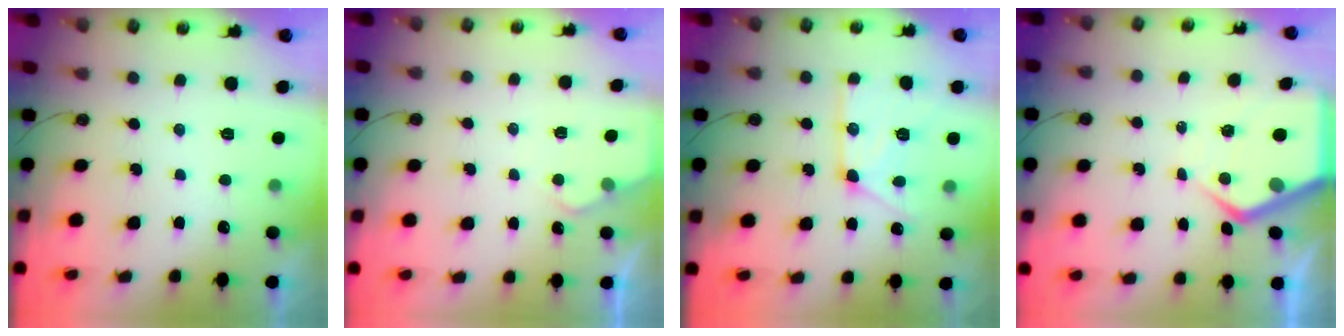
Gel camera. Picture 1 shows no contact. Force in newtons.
{"total": 3.4, "press": 3.4, "slide": 0.4}
{"total": 13.8, "press": 13.8, "slide": 0.9}
{"total": 8.0, "press": 7.9, "slide": 0.8}